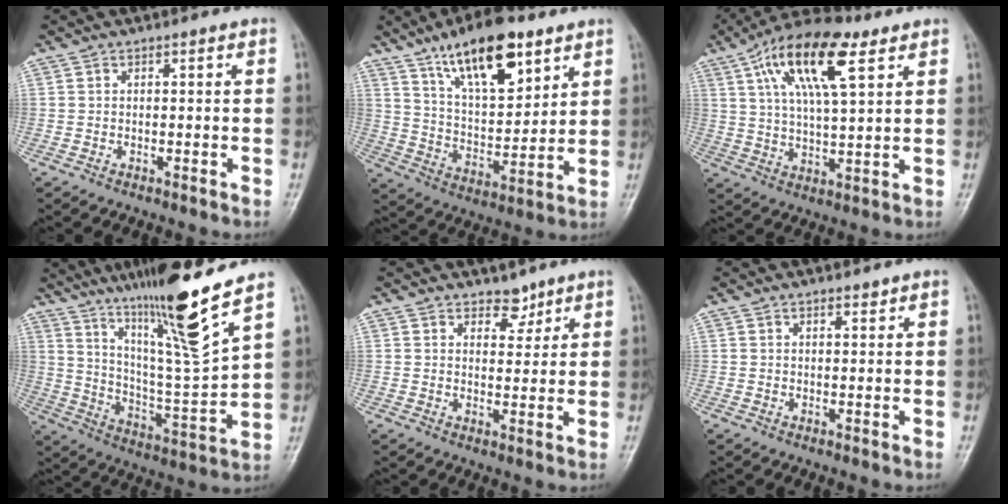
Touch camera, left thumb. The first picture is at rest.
{"total": 17.1, "force": [10.3, 6.7, 11.8], "torque": [-0.161, -0.051, 0.183]}
{"total": 16.1, "force": [7.3, 5.8, 13.1], "torque": [-0.223, -0.004, 0.124]}
{"total": 18.4, "force": [12.5, 0.3, 13.5], "torque": [-0.210, -0.076, 0.221]}
{"total": 3.4, "force": [2.6, 2.0, 0.9], "torque": [0.009, -0.018, 0.040]}
{"total": 1.2, "force": [0.9, 0.5, 0.6], "torque": [-0.006, -0.006, 0.014]}